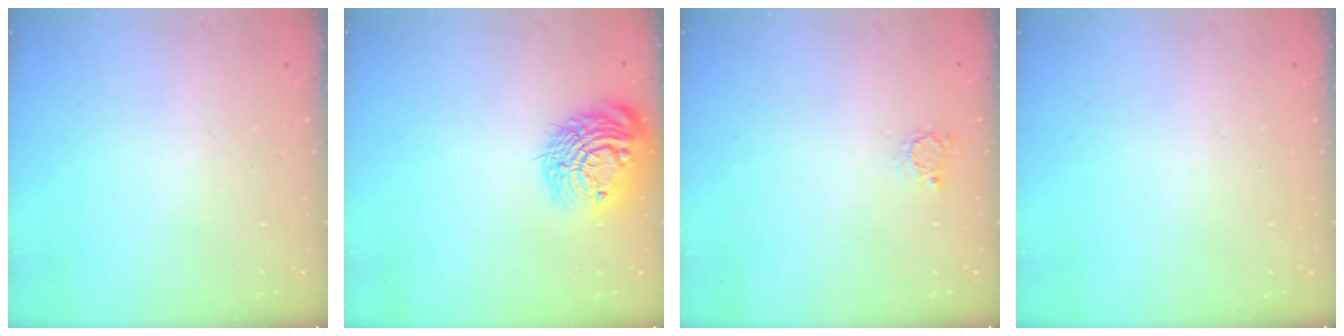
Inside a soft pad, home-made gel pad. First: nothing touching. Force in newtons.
{"total": 17.2, "press": 17.2, "slide": 1.1}
{"total": 2.6, "press": 2.6, "slide": 0.4}
{"total": 0.0}